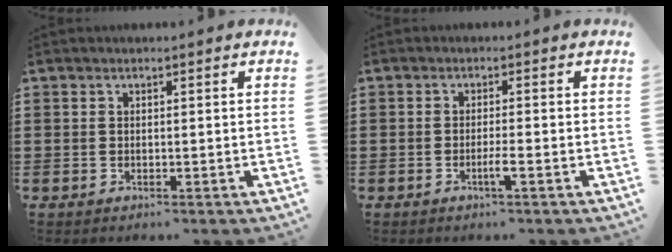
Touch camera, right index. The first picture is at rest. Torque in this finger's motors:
{"motor_torque": [0.77, 0.86, 0.07, 0.06]}